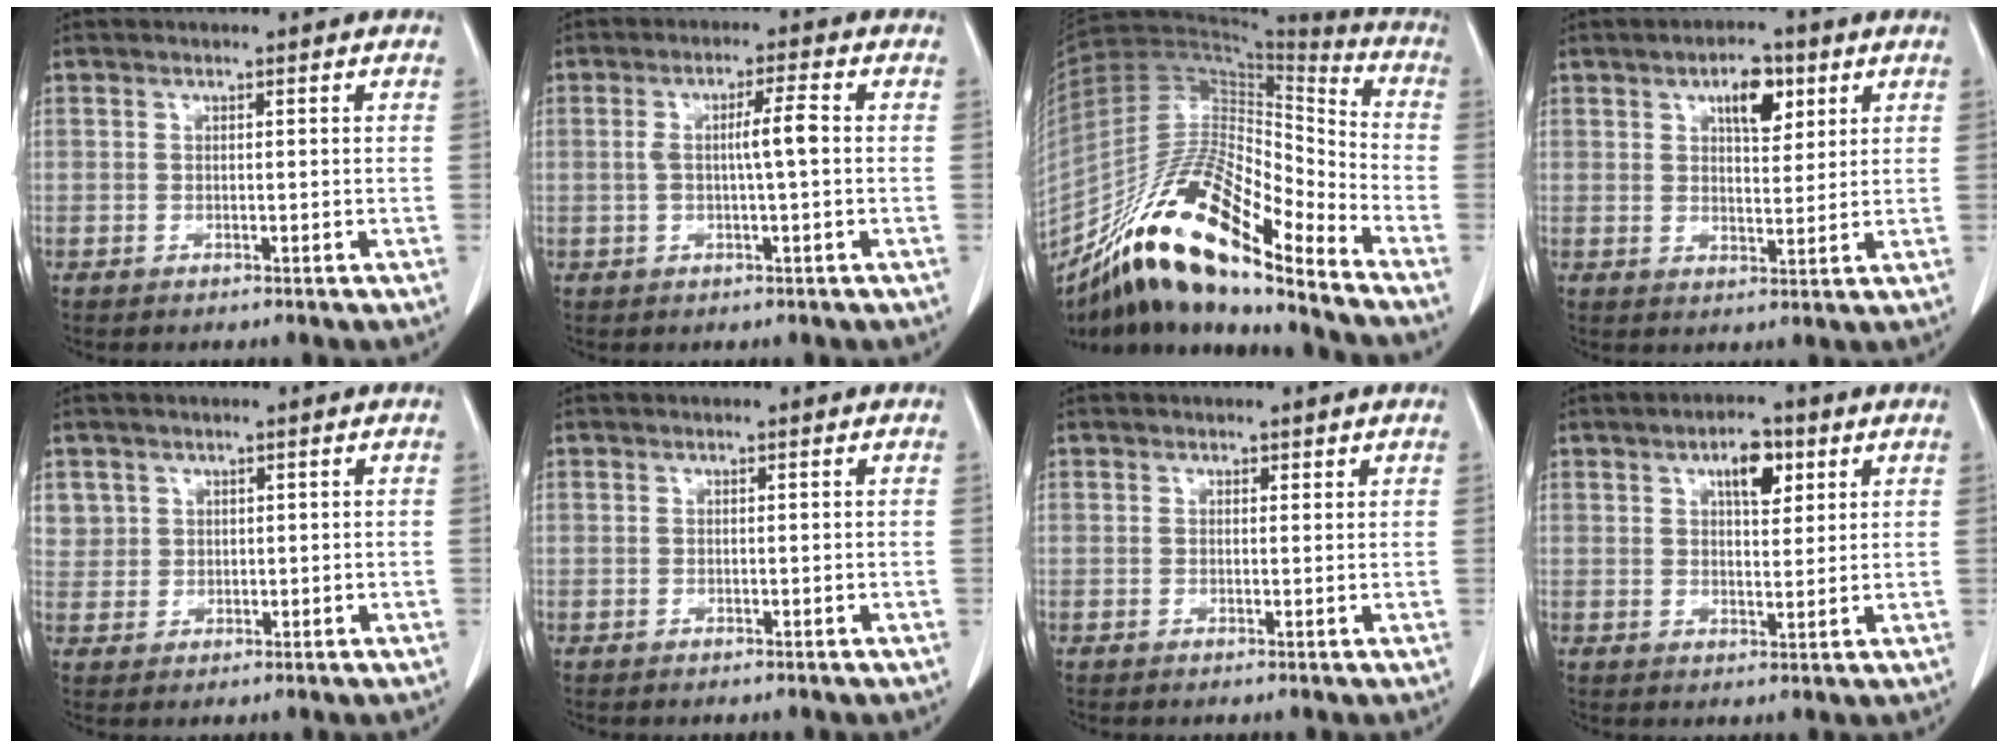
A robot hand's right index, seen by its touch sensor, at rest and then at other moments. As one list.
[{"total": 4.4, "force": [0.0, 0.1, 4.4], "torque": [-0.081, 0.008, 0.002]}, {"total": 20.5, "force": [-14.9, 3.9, 13.5], "torque": [-0.263, 0.005, -0.271]}, {"total": 6.0, "force": [2.9, 2.5, 4.6], "torque": [-0.073, 0.005, 0.046]}, {"total": 3.2, "force": [1.5, 2.8, -0.2], "torque": [0.020, 0.003, 0.027]}, {"total": 0.0}, {"total": 0.7, "force": [0.6, 0.4, 0.1], "torque": [0.003, -0.002, 0.004]}, {"total": 5.4, "force": [2.6, 2.1, 4.2], "torque": [-0.069, 0.004, 0.040]}]